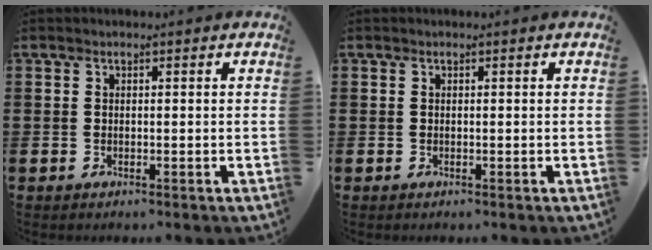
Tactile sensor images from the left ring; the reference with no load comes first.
{"total": 0.0}